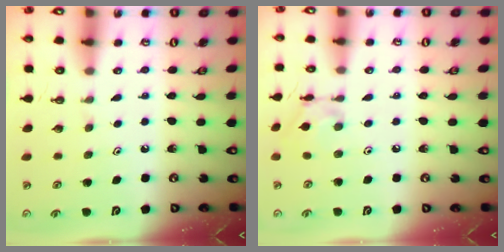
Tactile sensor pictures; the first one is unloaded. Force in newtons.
{"total": 8.4, "press": 8.4, "slide": 0.5}